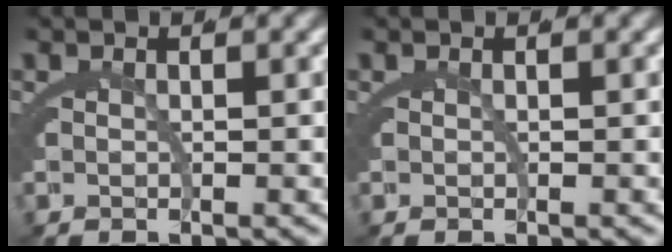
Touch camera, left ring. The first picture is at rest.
{"total": 0.0}